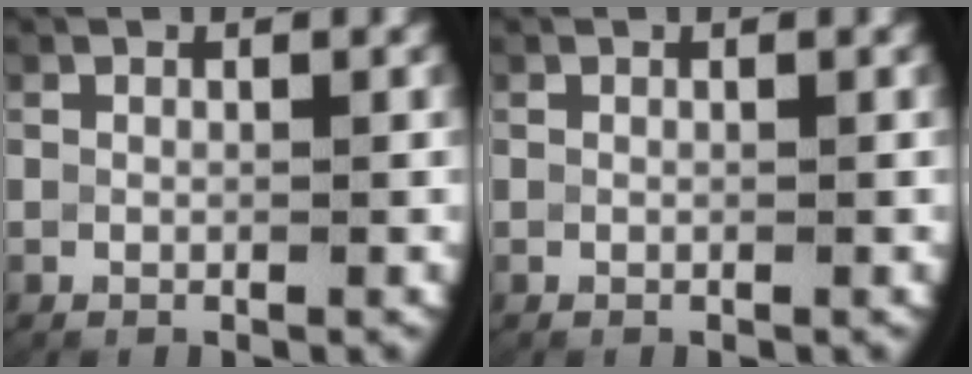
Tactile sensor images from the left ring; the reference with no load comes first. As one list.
[{"total": 0.0}]